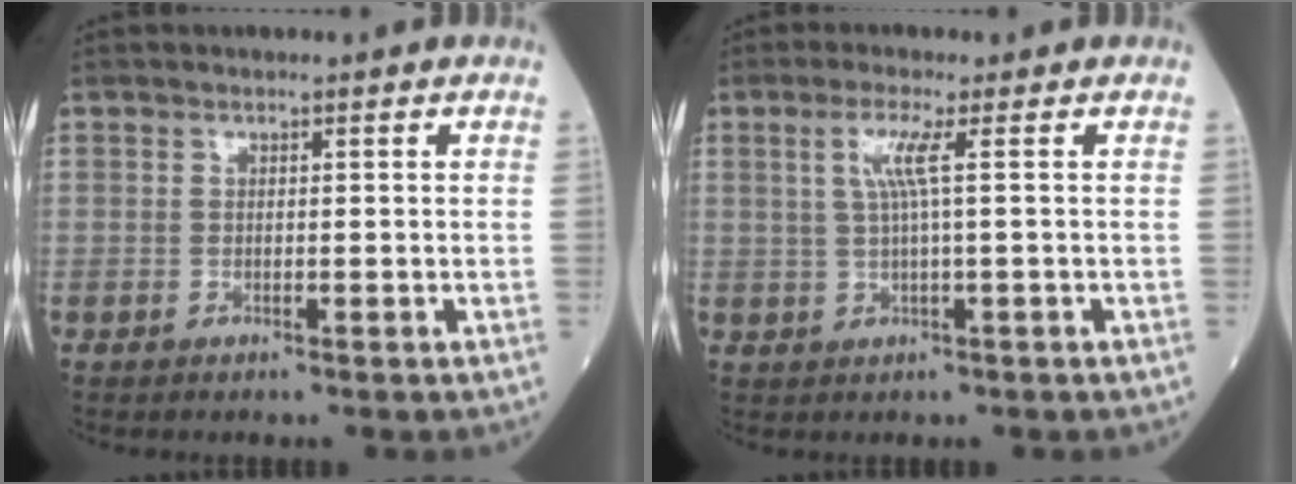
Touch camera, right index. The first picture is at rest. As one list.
[{"total": 3.8, "force": [1.0, -0.6, 3.6], "torque": [-0.079, 0.004, 0.021]}]